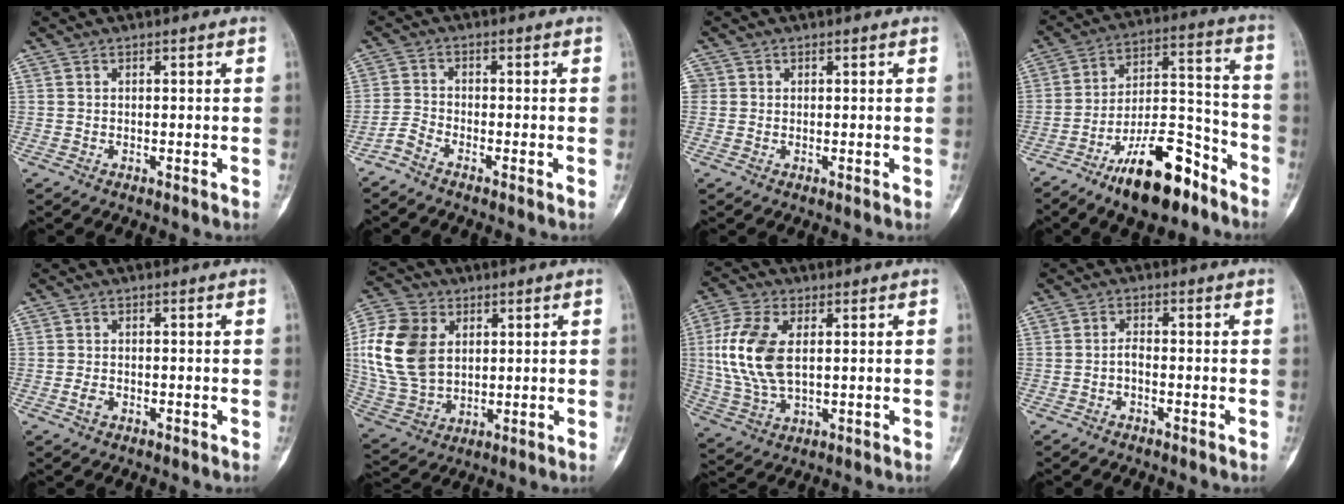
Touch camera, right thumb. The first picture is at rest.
{"total": 2.6, "force": [-2.3, 0.5, 1.1], "torque": [-0.028, 0.005, -0.056]}
{"total": 1.4, "force": [0.2, 1.4, 0.3], "torque": [0.007, 0.003, 0.002]}
{"total": 17.2, "force": [-11.2, 6.6, 11.3], "torque": [-0.160, 0.093, -0.189]}
{"total": 1.5, "force": [-0.6, 1.0, 0.9], "torque": [-0.017, 0.003, -0.014]}
{"total": 16.5, "force": [3.3, 11.8, 11.0], "torque": [-0.215, -0.002, 0.067]}
{"total": 12.8, "force": [1.9, 7.1, 10.6], "torque": [-0.231, -0.001, 0.037]}
{"total": 1.6, "force": [-0.8, 0.7, 1.2], "torque": [-0.019, 0.010, -0.019]}